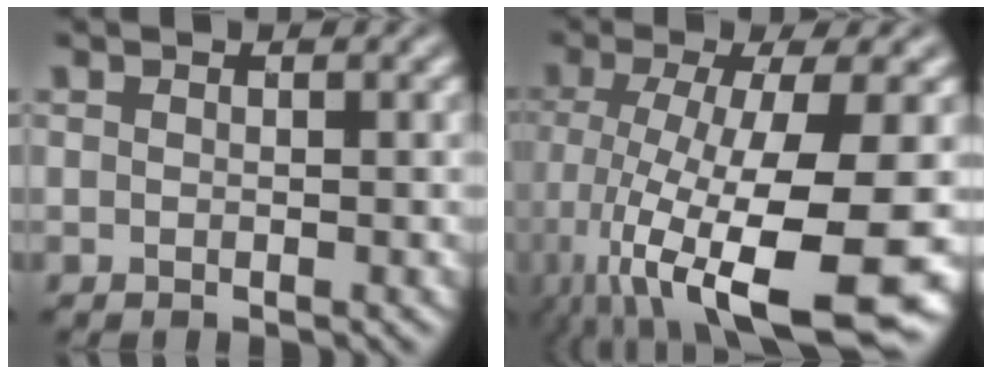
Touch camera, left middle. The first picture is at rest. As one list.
[{"total": 14.3, "force": [-5.2, 3.8, 12.8], "torque": [-0.225, -0.026, -0.067]}]